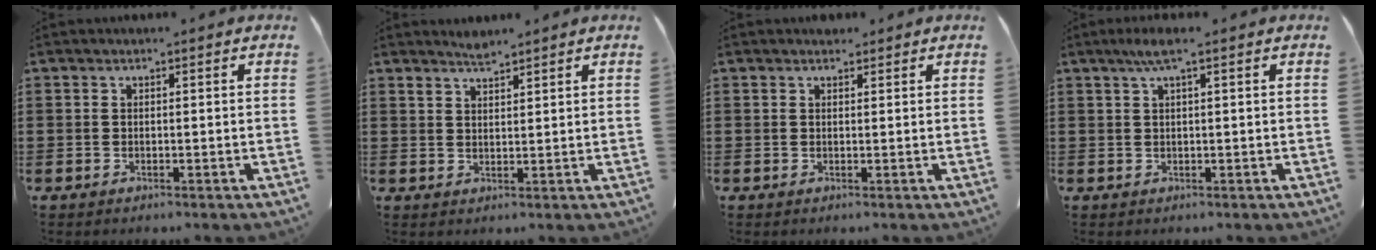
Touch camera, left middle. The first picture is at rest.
{"total": 2.2, "force": [2.1, 0.2, 0.6], "torque": [-0.017, -0.002, 0.040]}
{"total": 1.0, "force": [0.9, 0.5, 0.1], "torque": [0.003, -0.002, 0.017]}
{"total": 2.5, "force": [1.0, 0.1, 2.3], "torque": [-0.047, 0.002, 0.017]}